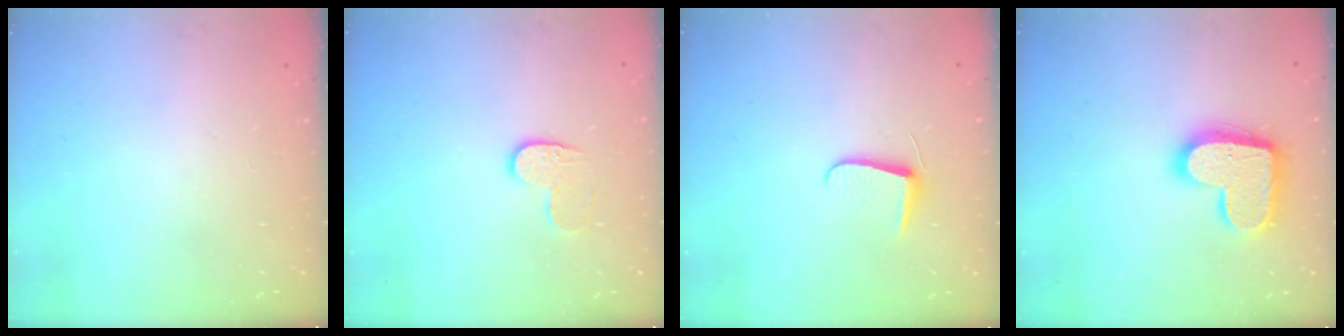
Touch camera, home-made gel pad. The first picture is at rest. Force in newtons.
{"total": 6.7, "press": 6.7, "slide": 0.5}
{"total": 6.2, "press": 6.1, "slide": 0.7}
{"total": 17.4, "press": 17.4, "slide": 0.9}